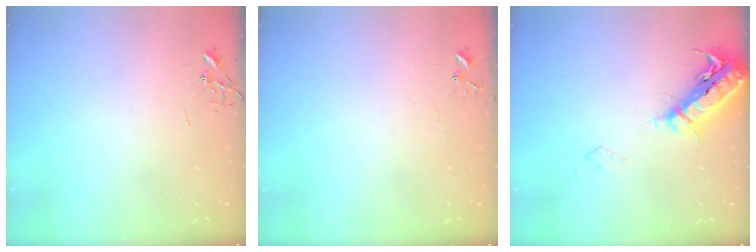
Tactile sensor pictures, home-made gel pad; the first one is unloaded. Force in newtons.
{"total": 5.6, "press": 5.6, "slide": 0.4}
{"total": 17.6, "press": 17.3, "slide": 3.5}